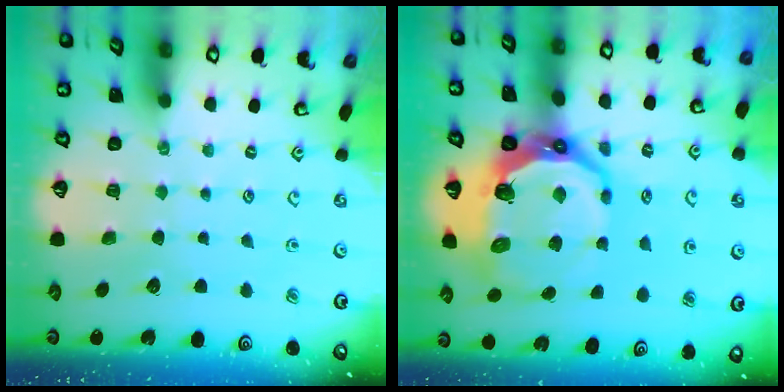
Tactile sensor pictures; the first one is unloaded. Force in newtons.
{"total": 15.7, "press": 14.8, "slide": 5.3}